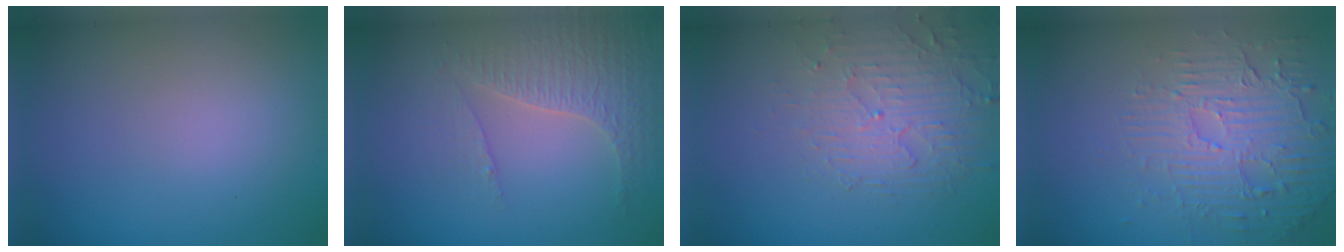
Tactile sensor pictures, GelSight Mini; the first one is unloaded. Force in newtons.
{"total": 4.2, "press": 3.0, "slide": 2.9}
{"total": 3.8, "press": 3.4, "slide": 1.8}
{"total": 6.0, "press": 3.7, "slide": 4.7}